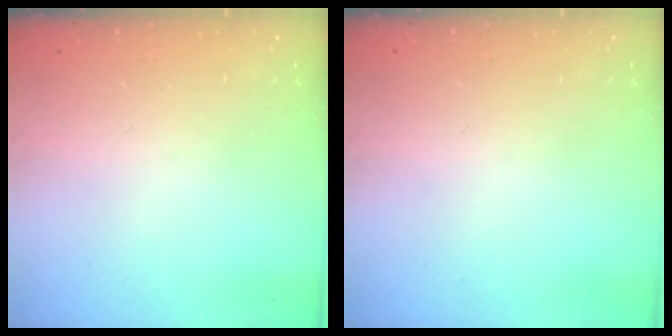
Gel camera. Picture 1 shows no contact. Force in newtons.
{"total": 0.0}